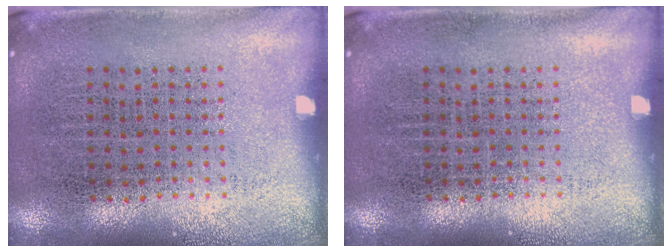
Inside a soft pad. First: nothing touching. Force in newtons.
{"total": 0.0}